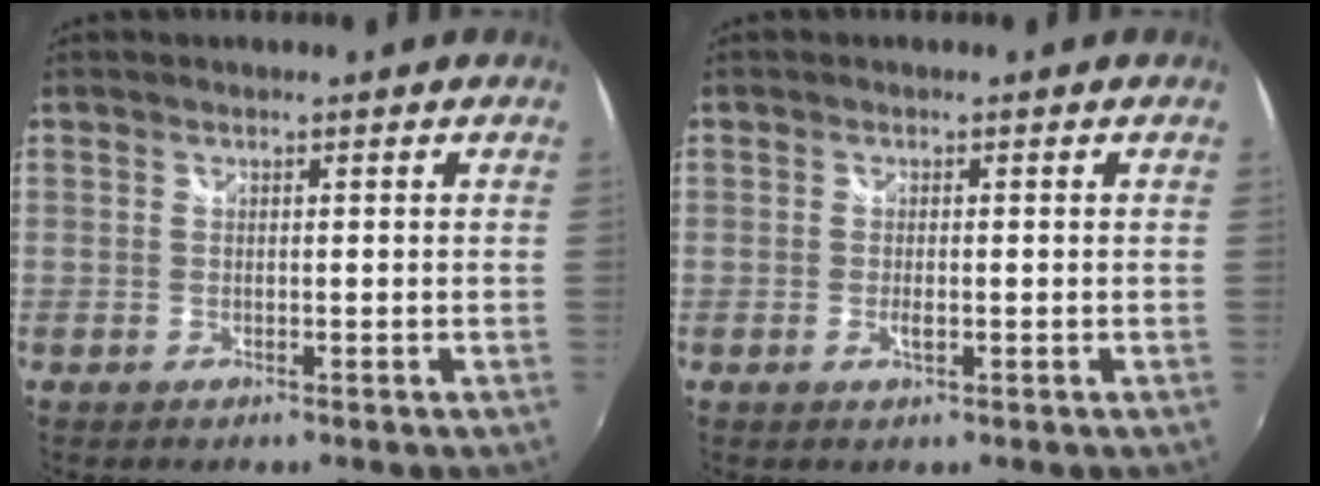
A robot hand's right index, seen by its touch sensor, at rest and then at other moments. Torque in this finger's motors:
{"motor_torque": [0.03, 0.00, 0.06, 0.01]}